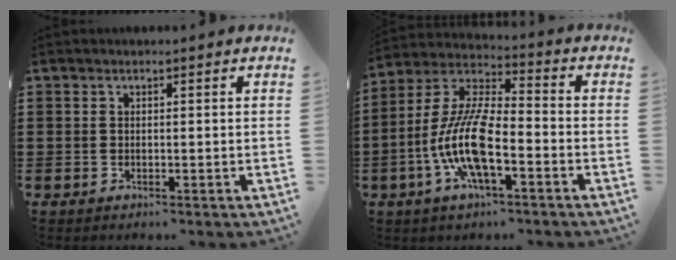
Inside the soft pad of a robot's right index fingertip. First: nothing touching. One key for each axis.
{"total": 12.1, "fx": -4.3, "fy": 4.0, "fz": 10.6, "tx": -0.245, "ty": -0.006, "tz": -0.088}